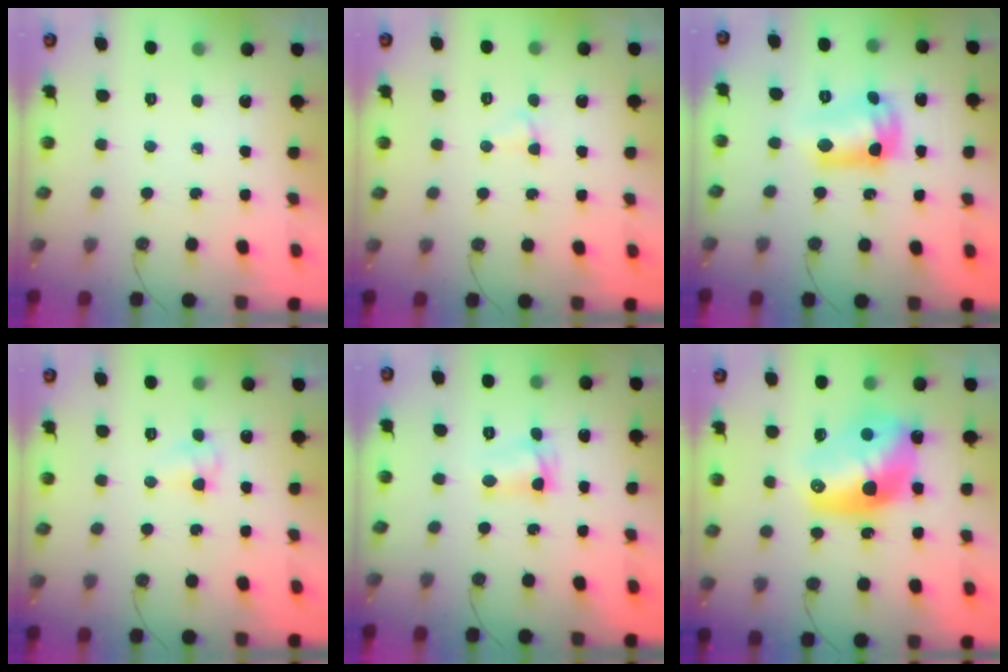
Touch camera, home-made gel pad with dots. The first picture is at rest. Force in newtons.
{"total": 4.2, "press": 2.3, "slide": 3.5}
{"total": 13.0, "press": 12.9, "slide": 1.1}
{"total": 4.2, "press": 4.2, "slide": 0.8}
{"total": 4.0, "press": 3.9, "slide": 0.9}
{"total": 16.5, "press": 16.5, "slide": 1.4}